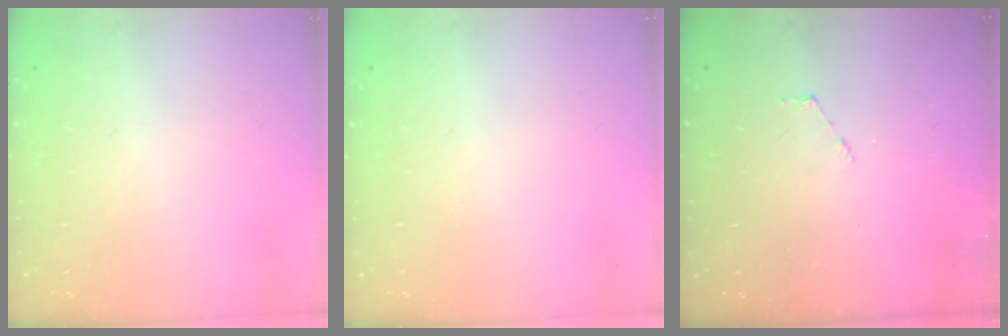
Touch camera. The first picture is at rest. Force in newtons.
{"total": 0.0}
{"total": 2.9, "press": 2.9, "slide": 0.3}